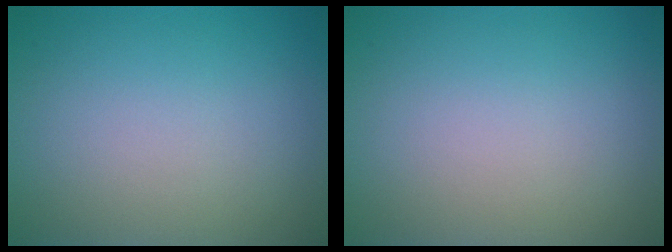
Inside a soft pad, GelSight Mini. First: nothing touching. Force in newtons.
{"total": 0.0}